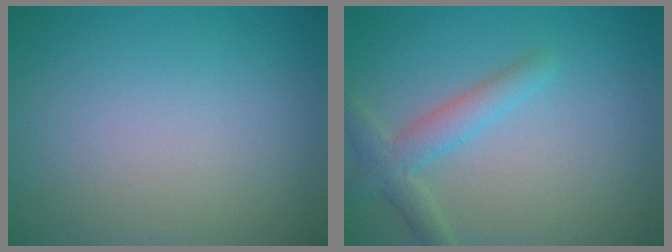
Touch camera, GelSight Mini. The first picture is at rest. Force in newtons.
{"total": 2.8, "press": 2.8, "slide": 0.1}